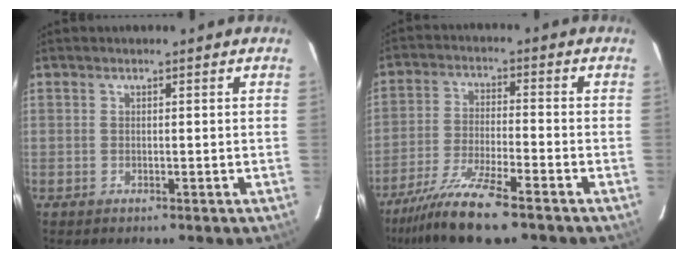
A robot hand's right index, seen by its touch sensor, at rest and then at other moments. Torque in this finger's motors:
{"motor_torque": [1.15, -0.99, 0.60, 0.14]}